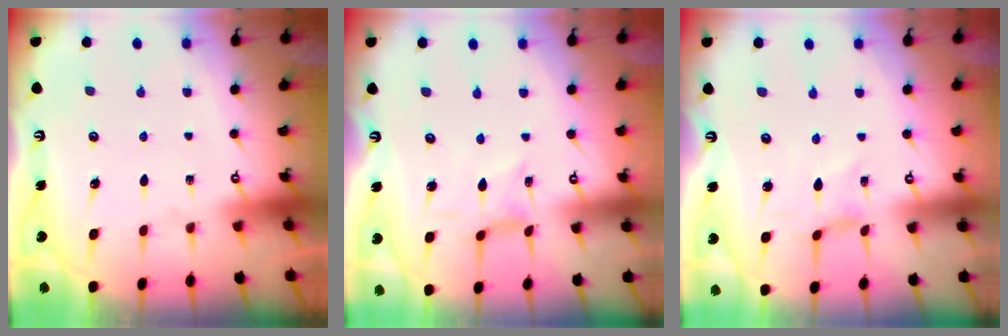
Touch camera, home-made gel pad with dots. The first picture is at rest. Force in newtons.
{"total": 0.5, "press": 0.5, "slide": 0.1}
{"total": 0.0}